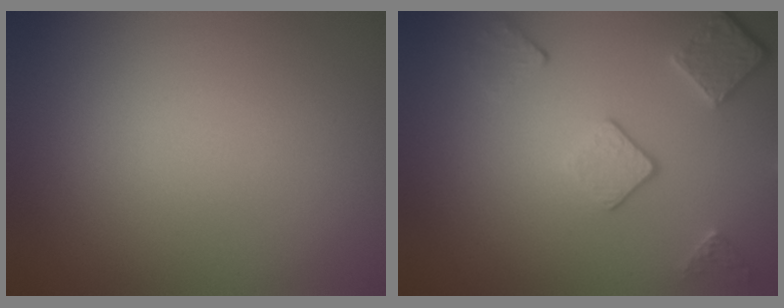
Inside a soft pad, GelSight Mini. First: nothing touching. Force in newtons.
{"total": 3.6, "press": 2.9, "slide": 2.2}